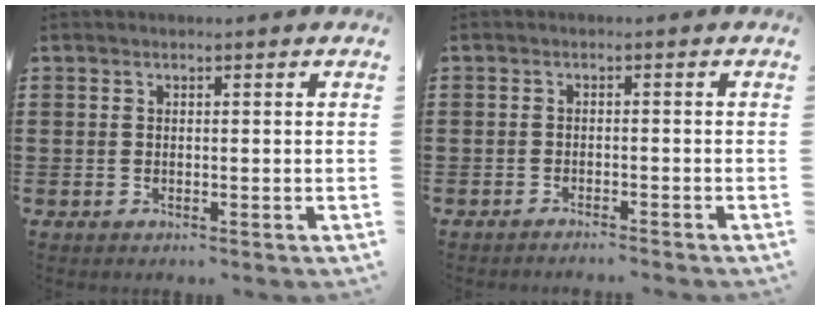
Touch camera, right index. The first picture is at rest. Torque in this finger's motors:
{"motor_torque": [-0.83, 0.98, -0.12, -0.04]}